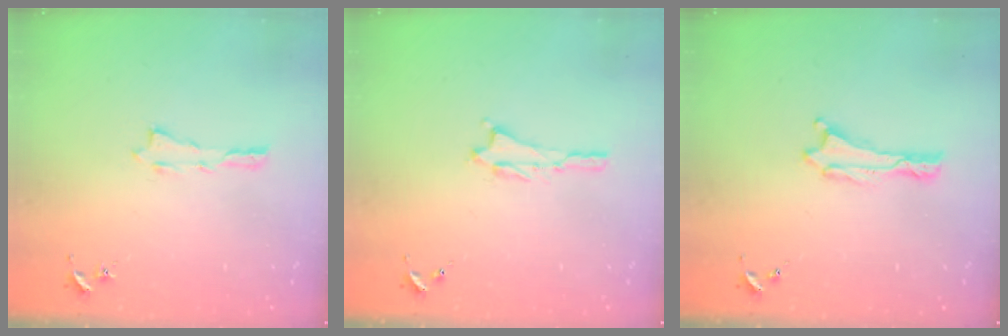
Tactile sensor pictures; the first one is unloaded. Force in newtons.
{"total": 0.7, "press": 0.7, "slide": 0.1}
{"total": 0.0}